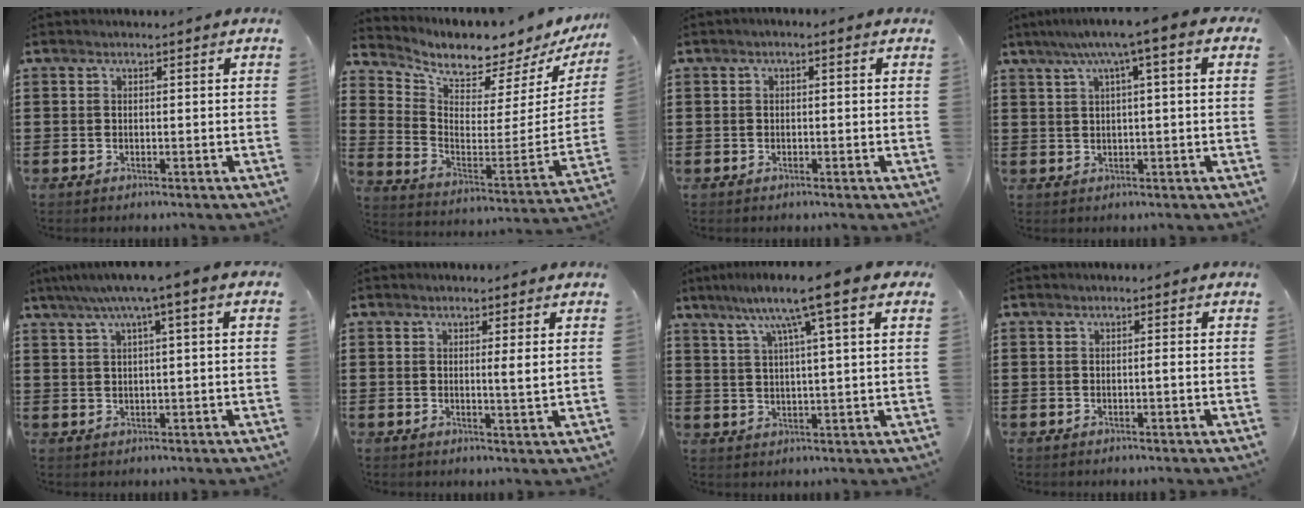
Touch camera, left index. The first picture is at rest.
{"total": 5.0, "force": [4.9, 0.4, 0.9], "torque": [-0.046, -0.068, 0.078]}
{"total": 0.7, "force": [-0.4, 0.2, 0.5], "torque": [-0.010, -0.002, -0.007]}
{"total": 5.4, "force": [1.8, 0.0, 5.1], "torque": [-0.103, -0.003, 0.024]}
{"total": 4.5, "force": [1.6, -0.3, 4.2], "torque": [-0.084, -0.001, 0.023]}
{"total": 2.2, "force": [0.8, -0.2, 2.0], "torque": [-0.042, -0.004, 0.013]}
{"total": 8.9, "force": [5.1, 0.0, 7.2], "torque": [-0.156, -0.007, 0.082]}
{"total": 0.6, "force": [-0.3, -0.2, 0.5], "torque": [-0.010, -0.002, -0.005]}